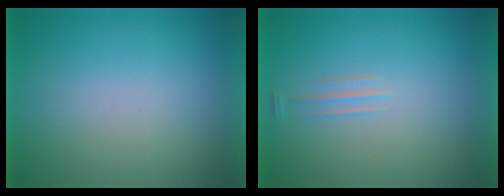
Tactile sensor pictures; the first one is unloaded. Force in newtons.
{"total": 1.3}